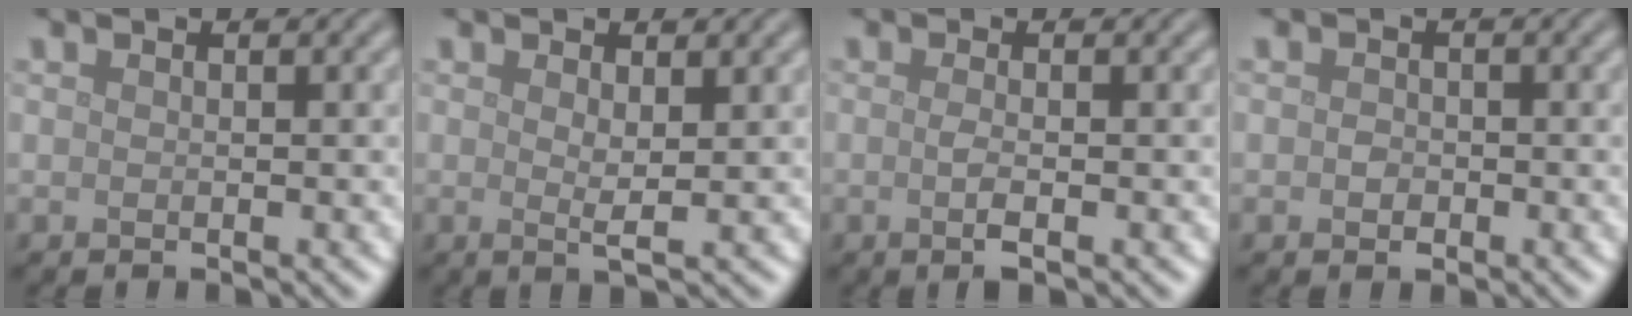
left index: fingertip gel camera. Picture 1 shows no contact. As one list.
[{"total": 1.4, "force": [0.4, 0.2, 1.3], "torque": [-0.024, -0.006, 0.006]}, {"total": 2.0, "force": [-0.4, 0.5, 1.9], "torque": [-0.035, -0.003, -0.011]}, {"total": 1.1, "force": [-0.2, 0.9, 0.5], "torque": [-0.008, -0.004, -0.008]}]